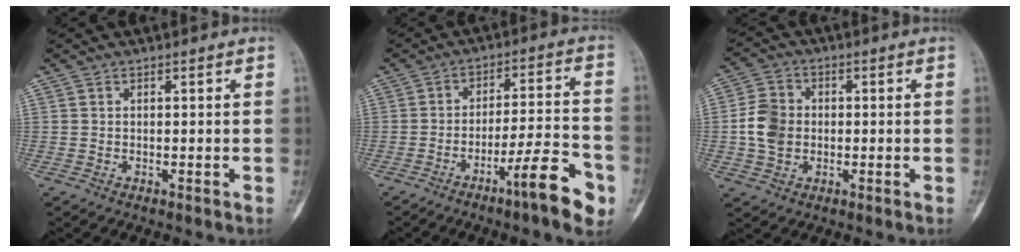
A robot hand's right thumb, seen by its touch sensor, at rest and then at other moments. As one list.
[{"total": 12.1, "force": [-6.4, 1.9, 10.0], "torque": [-0.144, 0.041, -0.098]}, {"total": 7.6, "force": [-0.4, 6.1, 4.5], "torque": [-0.072, 0.010, -0.013]}]